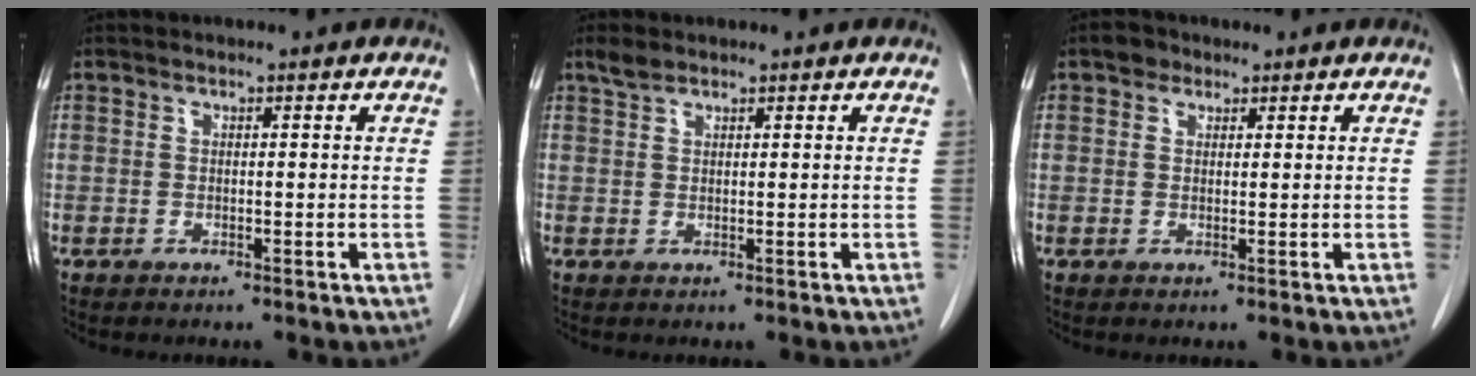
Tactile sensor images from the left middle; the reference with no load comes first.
{"total": 1.6, "force": [1.3, 0.5, 0.6], "torque": [-0.016, 0.007, 0.028]}
{"total": 1.9, "force": [1.1, 1.4, 0.5], "torque": [-0.008, 0.006, 0.015]}